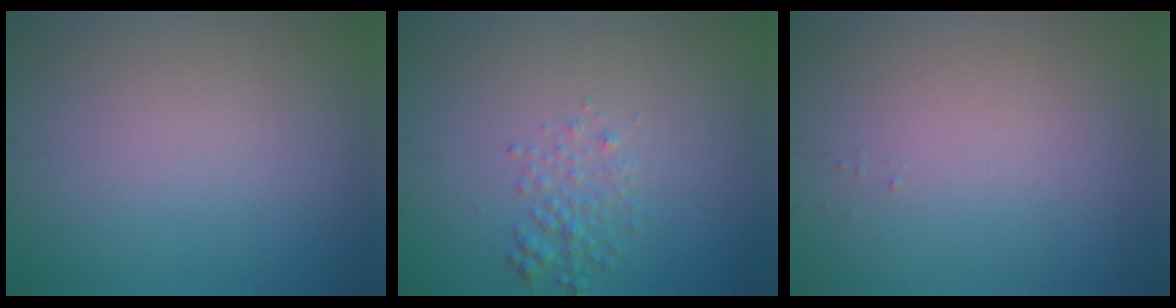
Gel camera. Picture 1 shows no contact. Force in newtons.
{"total": 1.8, "press": 1.8, "slide": 0.1}
{"total": 0.0}